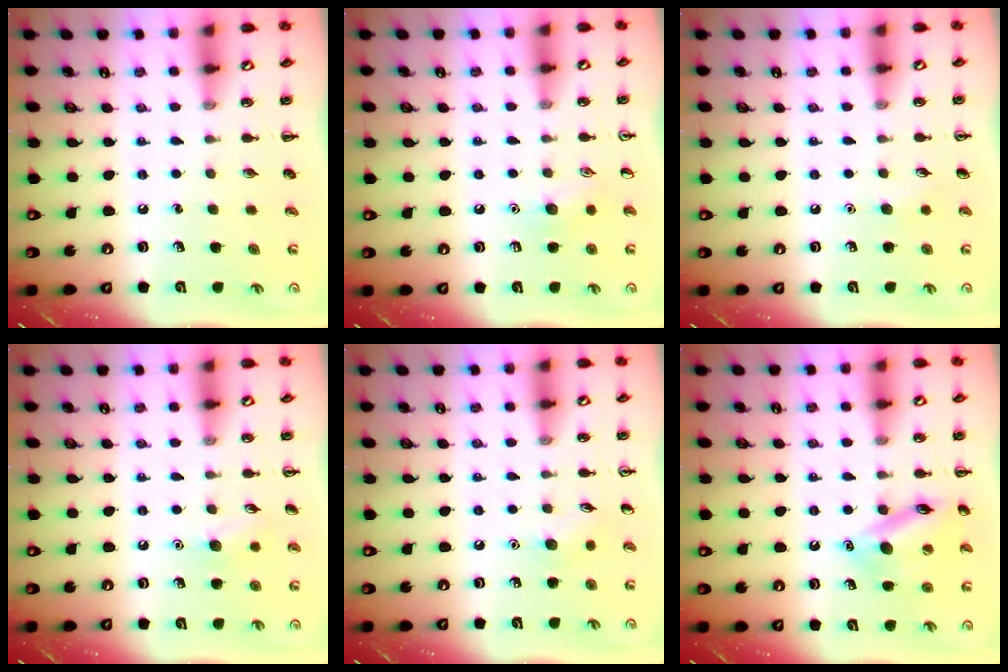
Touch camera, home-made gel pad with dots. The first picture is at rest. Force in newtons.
{"total": 7.1, "press": 6.8, "slide": 1.8}
{"total": 4.4, "press": 4.3, "slide": 1.2}
{"total": 6.9, "press": 6.7, "slide": 1.8}
{"total": 5.1, "press": 4.9, "slide": 1.3}
{"total": 14.2, "press": 14.2, "slide": 1.4}